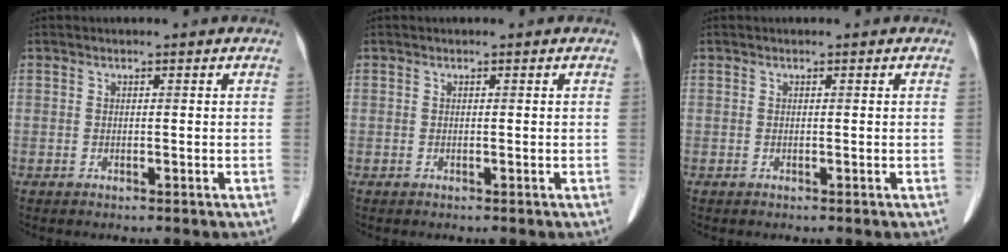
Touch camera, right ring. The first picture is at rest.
{"total": 0.0}
{"total": 0.0}